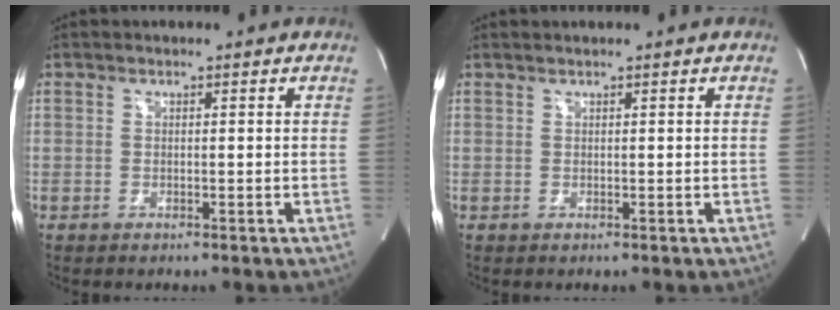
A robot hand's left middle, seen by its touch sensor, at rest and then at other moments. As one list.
[{"total": 0.7, "force": [0.6, -0.2, 0.3], "torque": [-0.011, 0.006, 0.016]}]